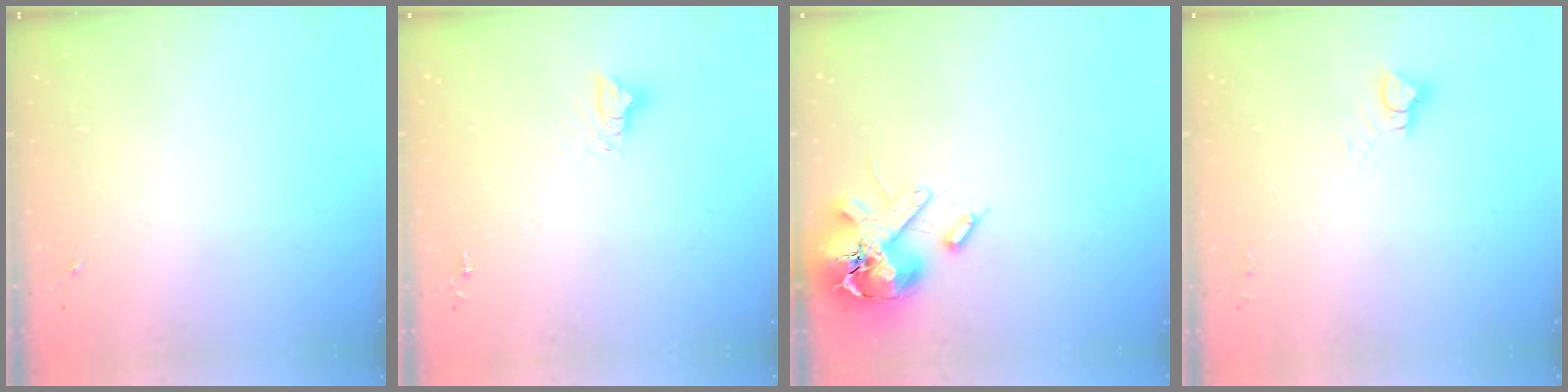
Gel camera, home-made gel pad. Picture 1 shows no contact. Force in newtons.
{"total": 6.2, "press": 6.2, "slide": 0.3}
{"total": 16.0, "press": 15.8, "slide": 2.6}
{"total": 4.6, "press": 4.5, "slide": 0.5}